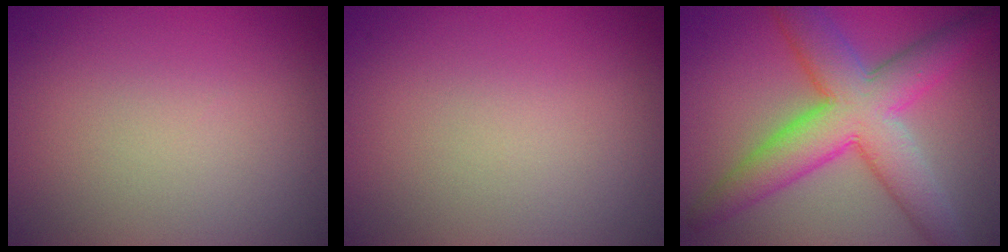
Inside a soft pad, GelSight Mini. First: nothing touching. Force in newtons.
{"total": 0.0}
{"total": 8.6, "press": 8.6, "slide": 0.2}